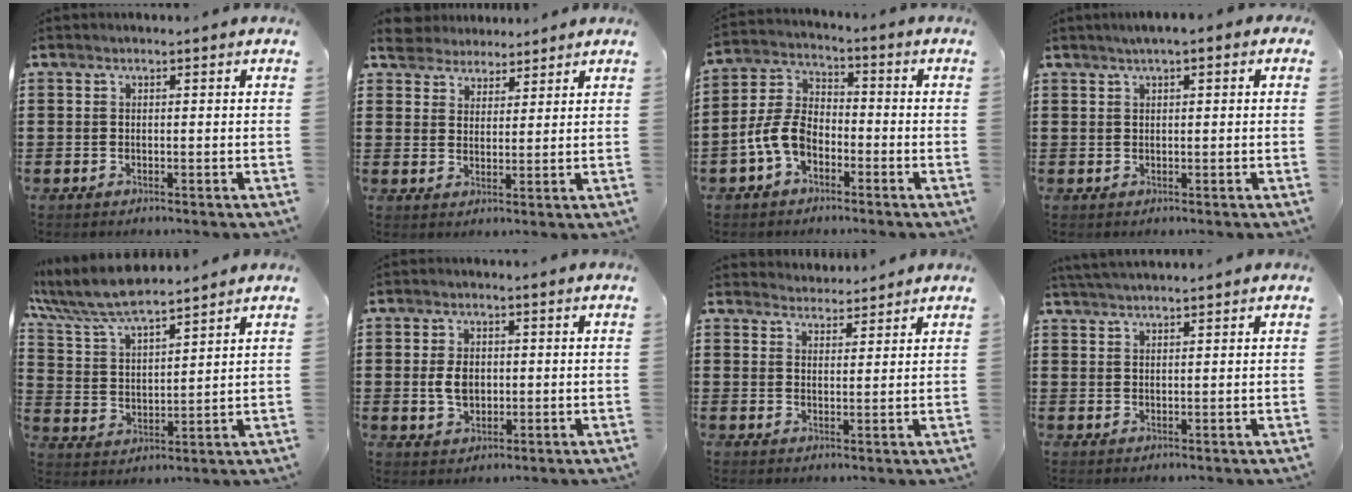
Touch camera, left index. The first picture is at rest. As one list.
[{"total": 4.5, "force": [4.2, 1.8, 0.1], "torque": [-0.022, -0.004, 0.078]}, {"total": 6.9, "force": [-3.4, 4.1, 4.4], "torque": [-0.120, 0.004, -0.075]}, {"total": 1.3, "force": [0.6, 0.4, 1.1], "torque": [-0.022, 0.004, 0.009]}, {"total": 7.6, "force": [6.9, 1.1, 2.9], "torque": [-0.085, -0.028, 0.122]}, {"total": 4.5, "force": [0.2, 2.9, 3.4], "torque": [-0.068, 0.004, -0.002]}, {"total": 3.0, "force": [3.0, 0.6, -0.3], "torque": [-0.003, -0.006, 0.057]}, {"total": 2.4, "force": [2.3, -0.1, 0.6], "torque": [-0.017, 0.001, 0.044]}]